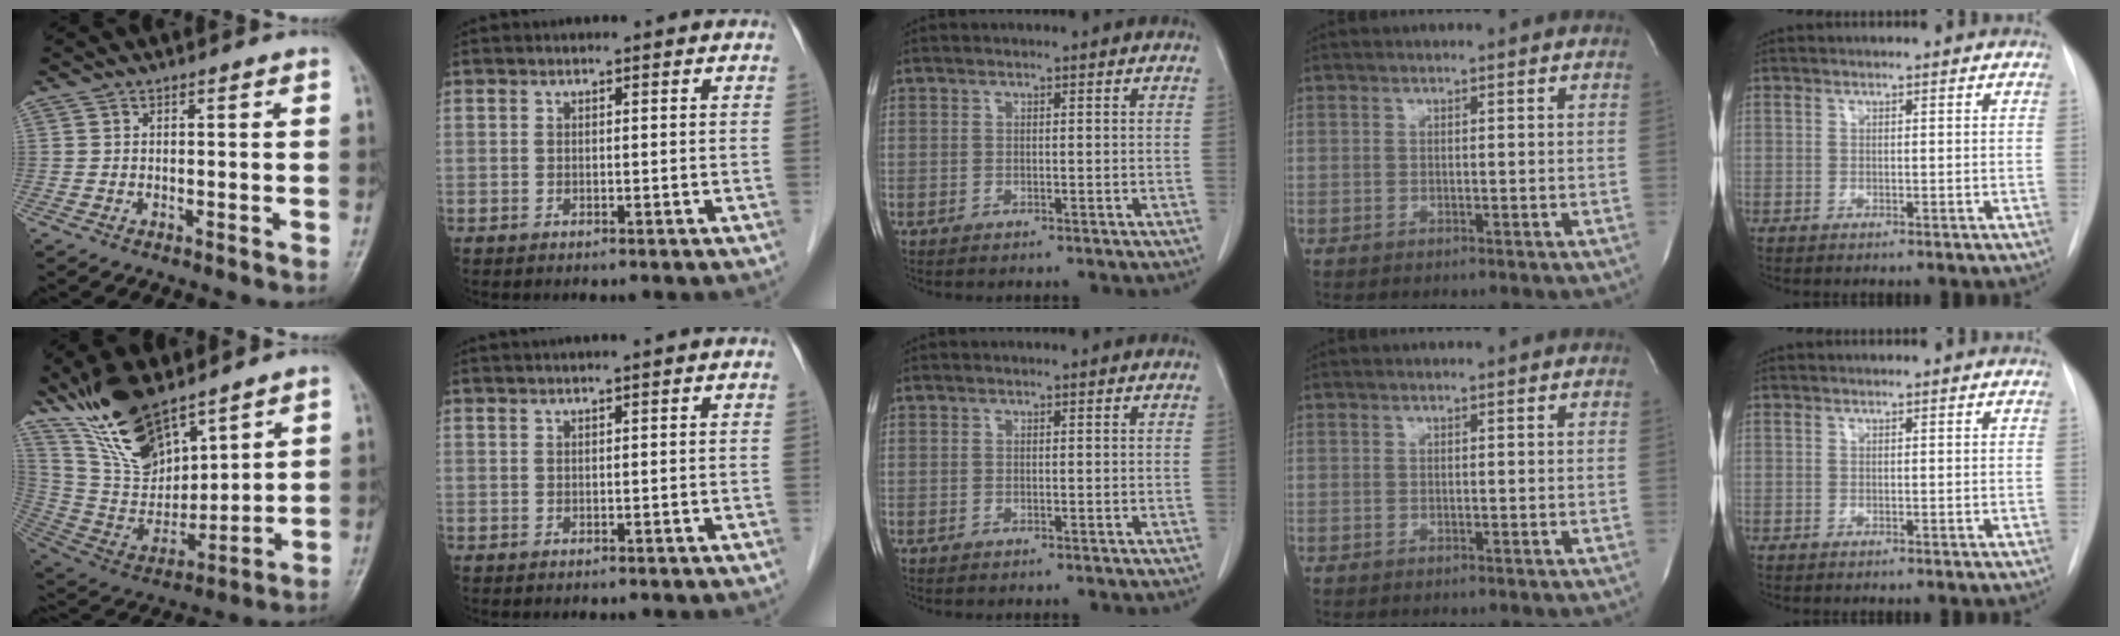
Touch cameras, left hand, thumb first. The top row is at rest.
{"thumb": {"total": 17.1, "force": [12.4, 7.0, 9.6], "torque": [-0.139, -0.069, 0.250]}, "index": {"total": 1.9, "force": [1.5, -0.6, 1.0], "torque": [-0.013, 0.007, 0.032]}}